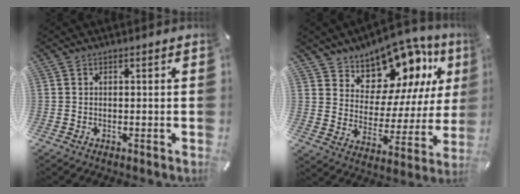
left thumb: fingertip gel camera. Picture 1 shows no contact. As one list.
[{"total": 12.5, "force": [9.8, 7.4, 2.6], "torque": [-0.051, -0.099, 0.175]}]